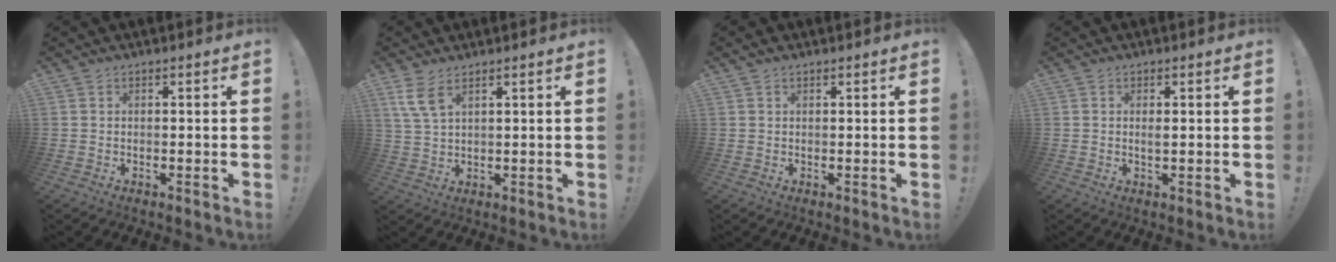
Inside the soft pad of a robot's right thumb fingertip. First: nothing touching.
{"total": 6.0, "force": [3.6, 2.2, 4.4], "torque": [-0.081, -0.013, 0.068]}
{"total": 0.6, "force": [0.5, 0.3, 0.2], "torque": [0.001, -0.002, 0.008]}
{"total": 1.3, "force": [0.2, 0.3, 1.2], "torque": [-0.022, -0.001, 0.002]}